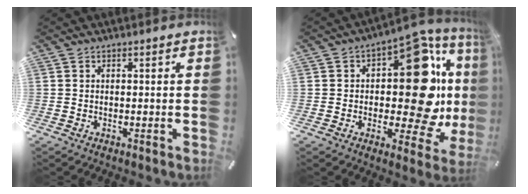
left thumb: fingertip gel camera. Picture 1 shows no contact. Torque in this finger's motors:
{"motor_torque": [2.56, 2.44, 1.50, -0.05, 0.17]}